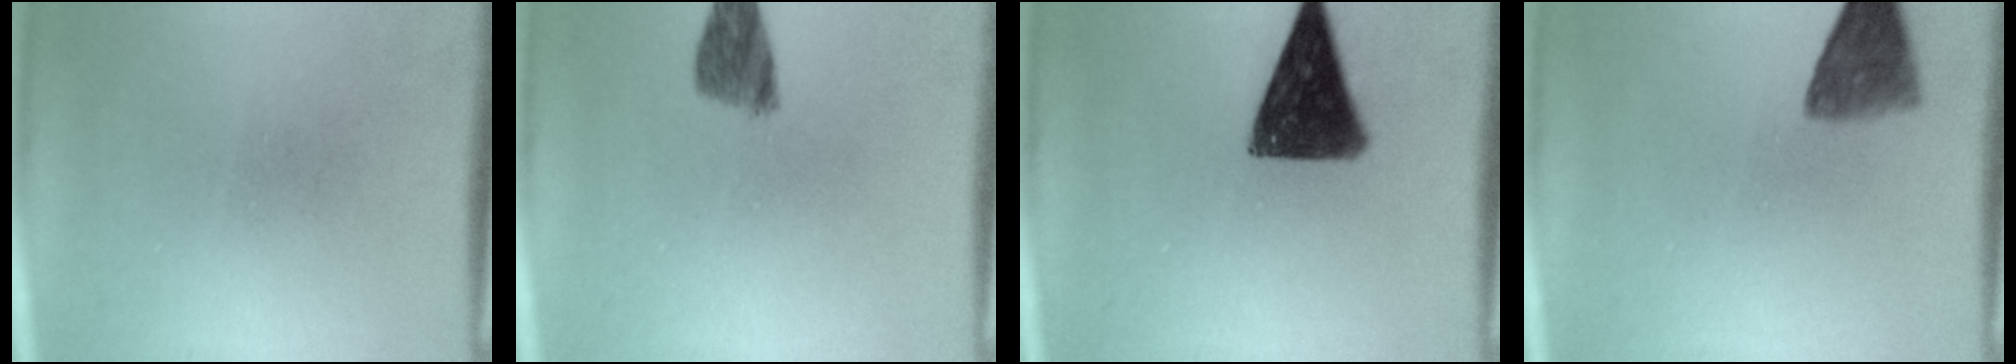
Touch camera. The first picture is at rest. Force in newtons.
{"total": 4.2}
{"total": 12.3}
{"total": 5.4}